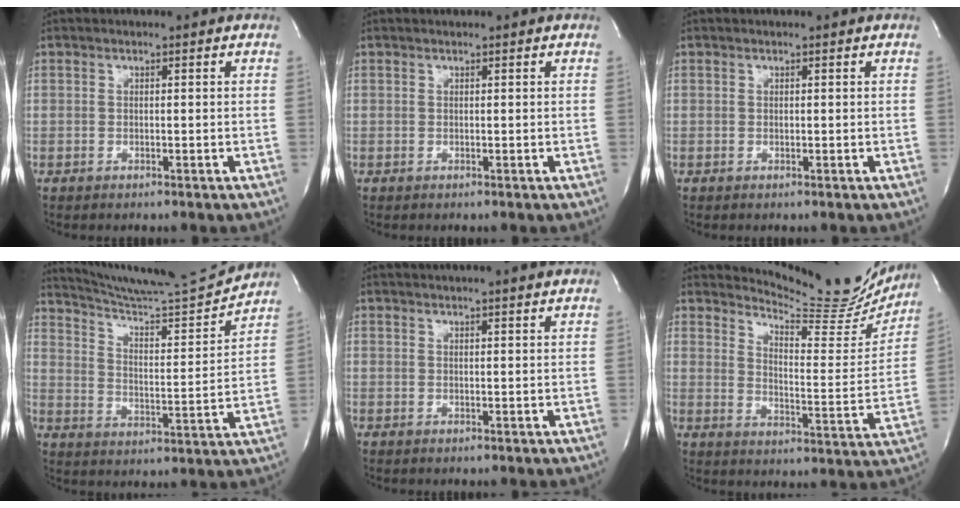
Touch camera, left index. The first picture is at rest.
{"total": 0.7, "force": [0.7, 0.0, 0.1], "torque": [-0.008, 0.007, 0.015]}
{"total": 0.8, "force": [0.6, 0.2, 0.3], "torque": [-0.006, 0.005, 0.010]}
{"total": 16.9, "force": [16.4, -0.9, 4.1], "torque": [-0.079, -0.051, 0.247]}
{"total": 11.5, "force": [10.5, 0.6, 4.5], "torque": [-0.074, 0.023, 0.132]}
{"total": 16.5, "force": [16.0, 2.6, 3.2], "torque": [-0.046, -0.077, 0.194]}